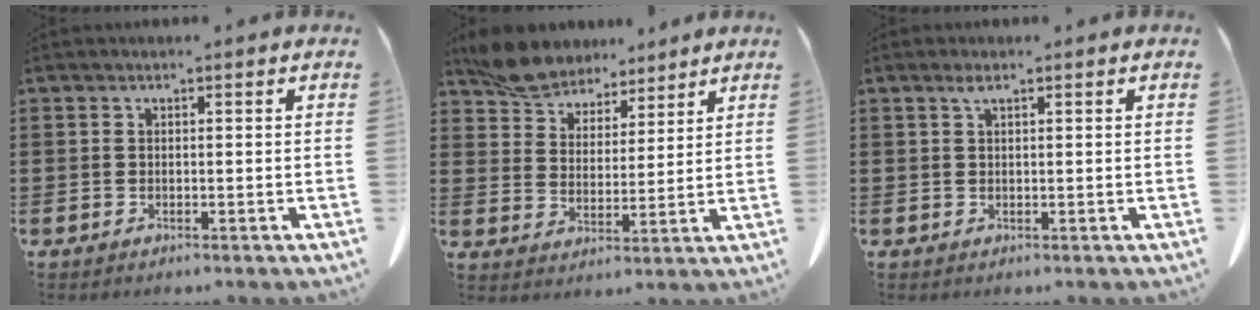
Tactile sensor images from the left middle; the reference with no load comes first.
{"total": 7.0, "force": [6.4, 2.5, 1.2], "torque": [-0.054, -0.020, 0.123]}
{"total": 1.4, "force": [0.7, 0.3, 1.1], "torque": [-0.025, 0.001, 0.013]}